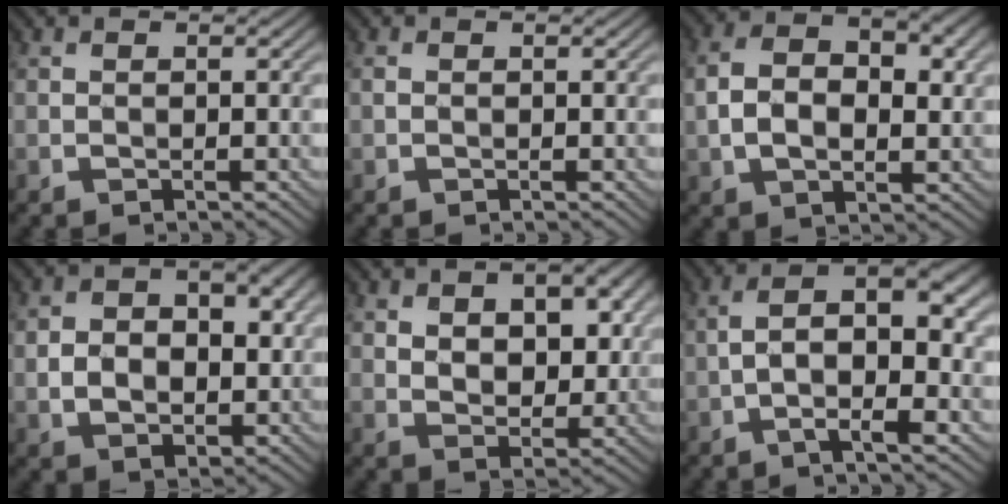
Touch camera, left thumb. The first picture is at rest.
{"total": 0.6, "force": [0.0, 0.5, 0.4], "torque": [-0.010, 0.002, -0.001]}
{"total": 9.3, "force": [0.8, 5.7, 7.3], "torque": [-0.144, -0.003, 0.012]}
{"total": 9.2, "force": [0.9, 6.3, 6.7], "torque": [-0.126, -0.008, 0.022]}
{"total": 9.5, "force": [2.8, 5.8, 7.1], "torque": [-0.115, -0.004, 0.043]}
{"total": 8.4, "force": [-1.1, 3.2, 7.7], "torque": [-0.129, 0.015, -0.023]}